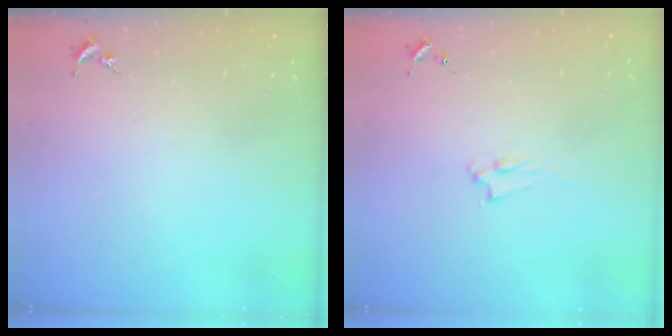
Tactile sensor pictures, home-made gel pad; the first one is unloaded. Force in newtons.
{"total": 1.4, "press": 1.3, "slide": 0.3}